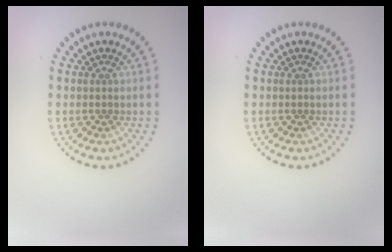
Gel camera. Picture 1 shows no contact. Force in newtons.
{"total": 0.0}